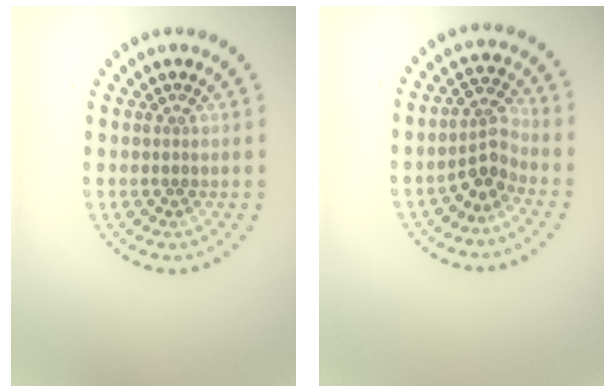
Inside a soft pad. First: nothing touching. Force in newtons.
{"total": 2.7, "press": 1.9, "slide": 1.8}